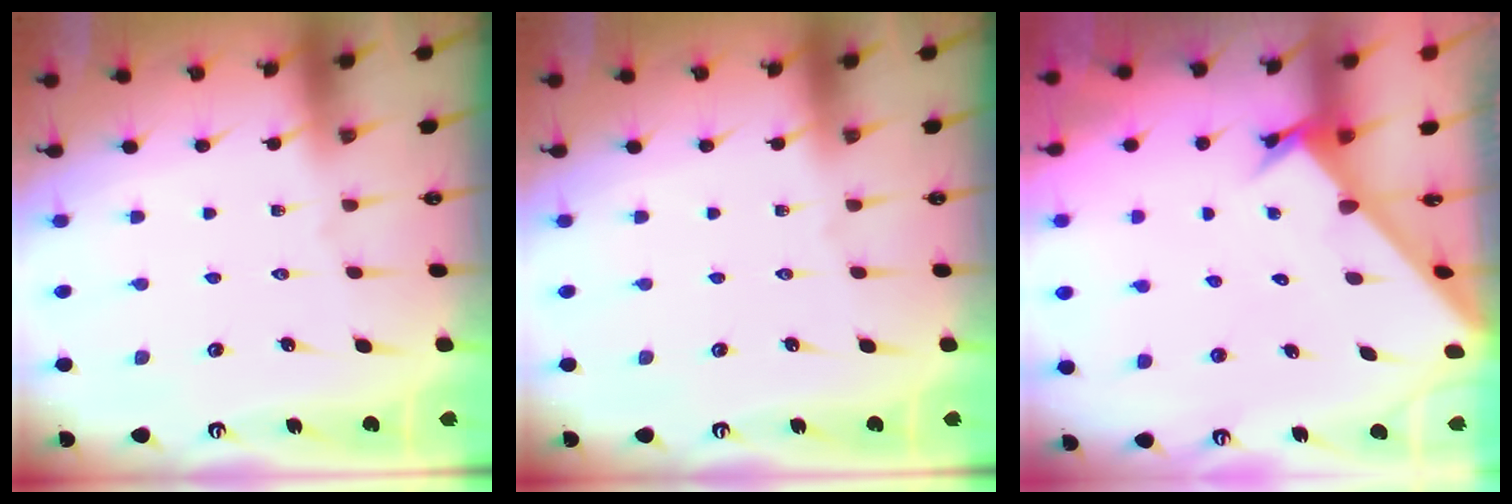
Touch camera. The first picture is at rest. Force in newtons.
{"total": 0.0}
{"total": 2.7, "press": 2.7, "slide": 0.3}